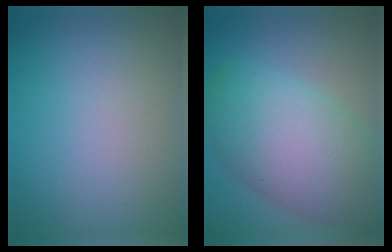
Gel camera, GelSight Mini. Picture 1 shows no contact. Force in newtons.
{"total": 10.2, "press": 10.2, "slide": 0.3}